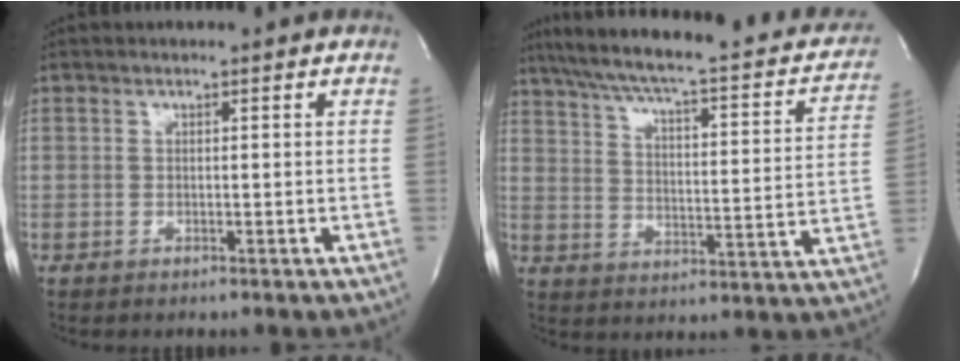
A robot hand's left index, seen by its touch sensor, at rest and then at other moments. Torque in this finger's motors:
{"motor_torque": [-0.06, -0.31, 0.39, 0.13]}